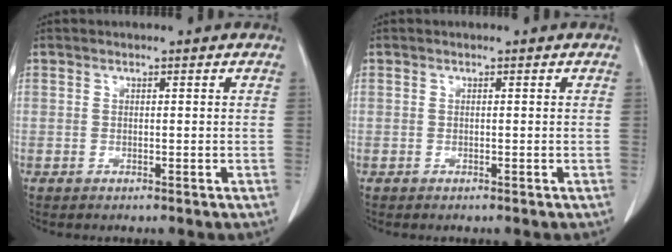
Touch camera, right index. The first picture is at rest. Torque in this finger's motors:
{"motor_torque": [-0.49, 0.01, -0.50, -0.21]}